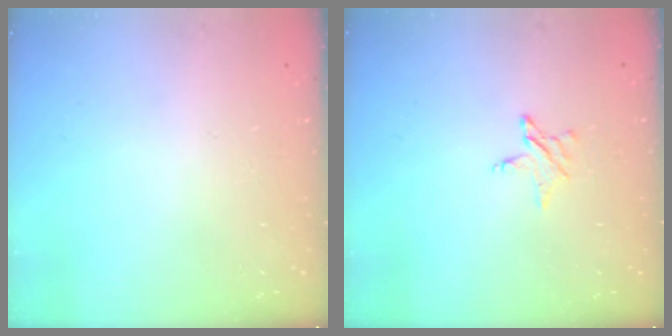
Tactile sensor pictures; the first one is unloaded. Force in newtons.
{"total": 3.6, "press": 3.6, "slide": 0.3}